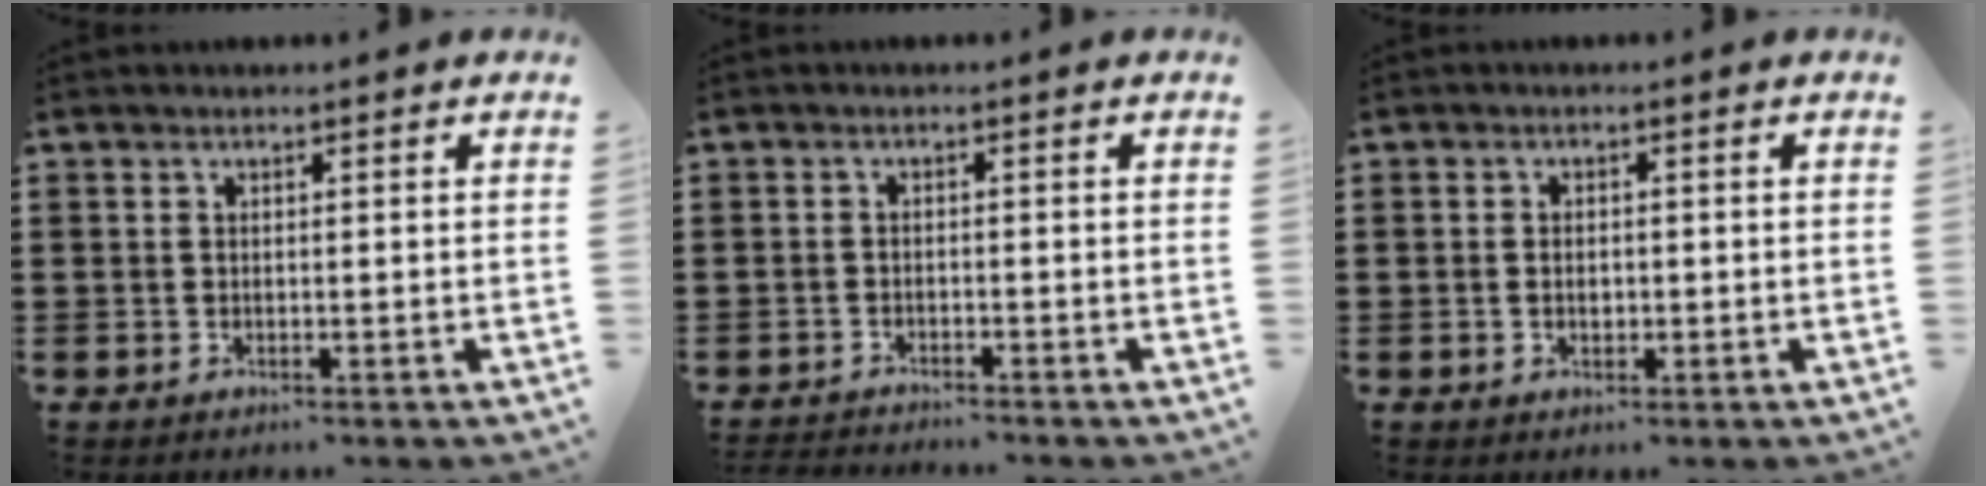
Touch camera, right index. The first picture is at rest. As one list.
[{"total": 1.8, "force": [-1.8, 0.0, -0.1], "torque": [-0.004, 0.001, -0.039]}, {"total": 1.7, "force": [-0.3, 0.9, 1.4], "torque": [-0.028, 0.004, -0.007]}]